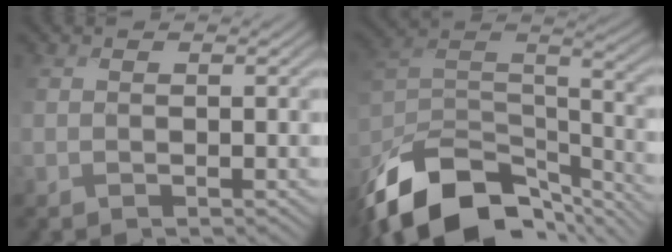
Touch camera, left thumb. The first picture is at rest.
{"total": 16.6, "force": [-12.2, 7.3, 8.5], "torque": [-0.211, -0.013, -0.210]}